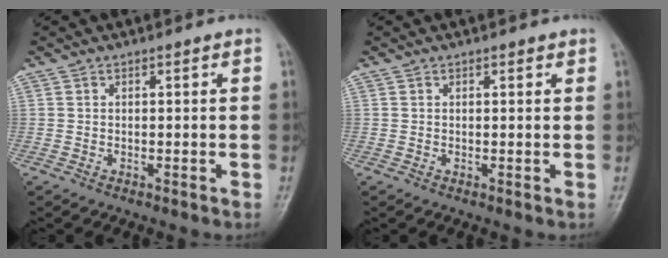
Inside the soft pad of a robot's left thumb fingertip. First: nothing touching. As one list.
[{"total": 1.1, "force": [0.7, 0.5, 0.7], "torque": [-0.005, -0.001, 0.006]}]